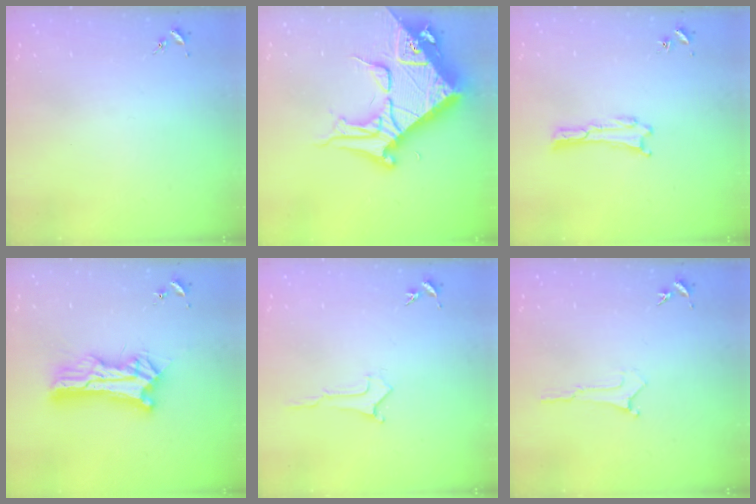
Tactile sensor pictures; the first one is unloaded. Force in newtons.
{"total": 15.4, "press": 15.3, "slide": 1.7}
{"total": 0.0}
{"total": 11.7, "press": 11.6, "slide": 1.0}
{"total": 0.0}
{"total": 0.0}